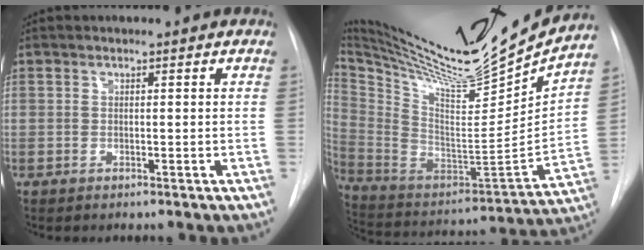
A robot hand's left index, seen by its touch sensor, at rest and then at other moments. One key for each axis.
{"total": 28.0, "fx": 24.5, "fy": 2.1, "fz": 13.4, "tx": -0.246, "ty": -0.067, "tz": 0.385}